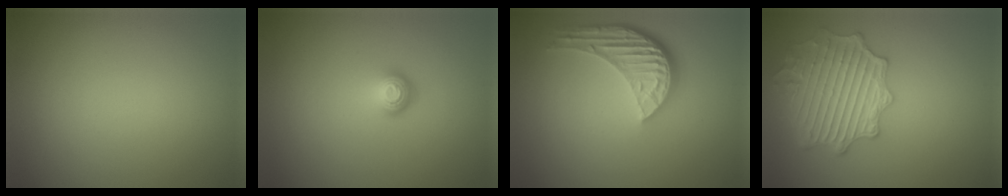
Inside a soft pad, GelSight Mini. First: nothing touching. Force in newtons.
{"total": 1.6, "press": 1.1, "slide": 1.2}
{"total": 5.4, "press": 3.9, "slide": 3.6}
{"total": 5.0, "press": 4.8, "slide": 1.4}